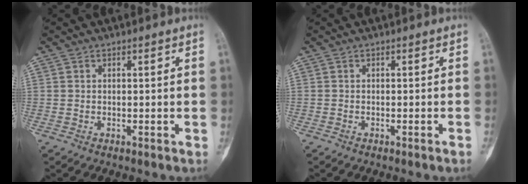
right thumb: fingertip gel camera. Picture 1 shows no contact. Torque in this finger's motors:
{"motor_torque": [-0.46, -0.19, -0.08, 0.05, -0.08]}